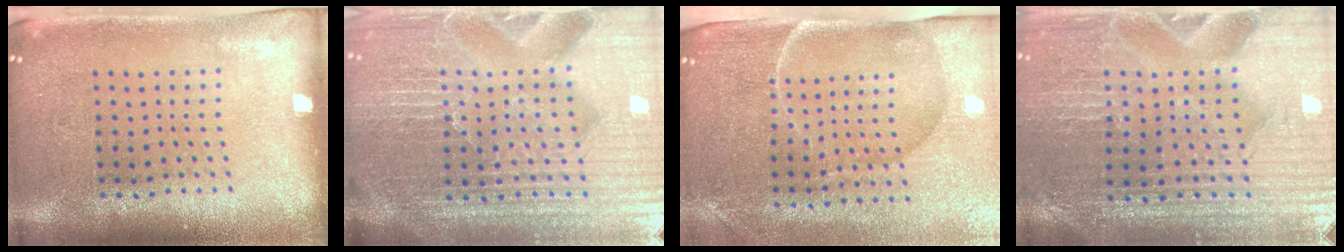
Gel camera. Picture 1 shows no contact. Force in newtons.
{"total": 6.4, "press": 5.7, "slide": 2.9}
{"total": 4.6, "press": 4.0, "slide": 2.3}
{"total": 3.4, "press": 3.4, "slide": 0.3}